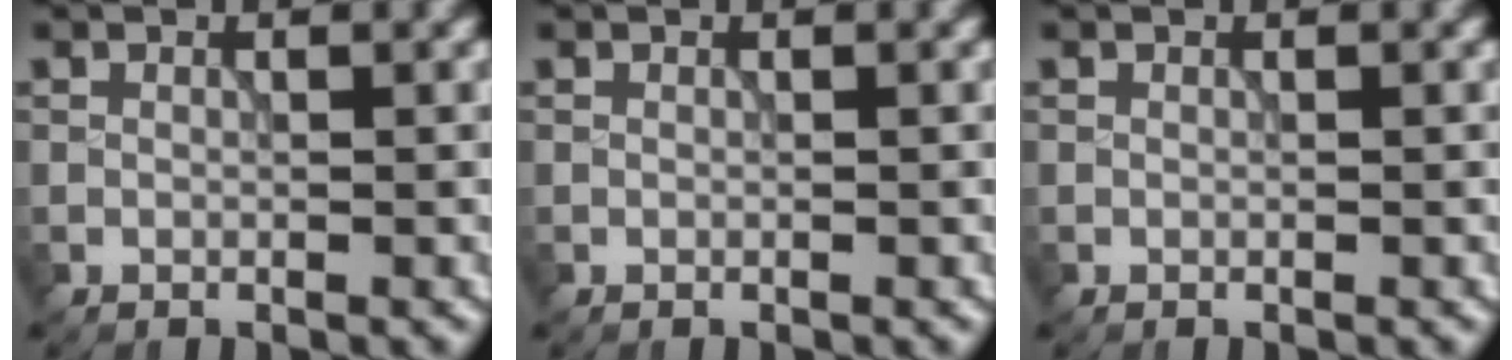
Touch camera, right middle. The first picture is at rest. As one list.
[{"total": 0.0}, {"total": 0.0}]